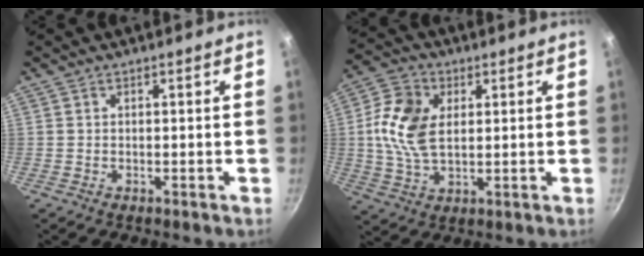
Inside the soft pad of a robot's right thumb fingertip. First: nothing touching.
{"total": 11.6, "force": [2.0, 7.5, 8.6], "torque": [-0.154, 0.003, 0.032]}